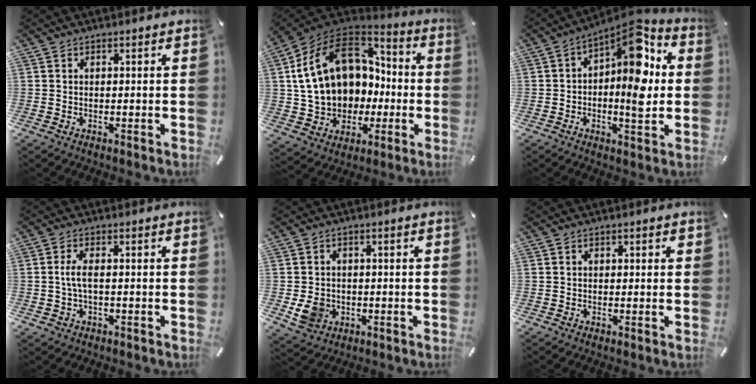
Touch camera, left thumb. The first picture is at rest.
{"total": 19.7, "force": [3.1, 15.7, 11.5], "torque": [-0.231, -0.005, 0.071]}
{"total": 13.6, "force": [2.7, 6.3, 11.8], "torque": [-0.155, -0.031, 0.046]}
{"total": 4.2, "force": [-0.1, 1.9, 3.7], "torque": [-0.083, 0.000, -0.007]}
{"total": 6.3, "force": [-1.2, 5.5, 2.8], "torque": [-0.060, 0.001, -0.022]}
{"total": 0.7, "force": [-0.1, 0.5, 0.4], "torque": [-0.008, 0.004, -0.003]}